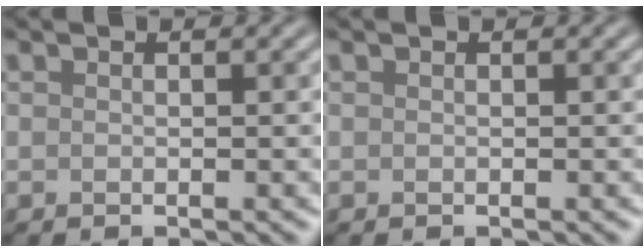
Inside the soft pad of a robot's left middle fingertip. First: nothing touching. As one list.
[{"total": 0.0}]